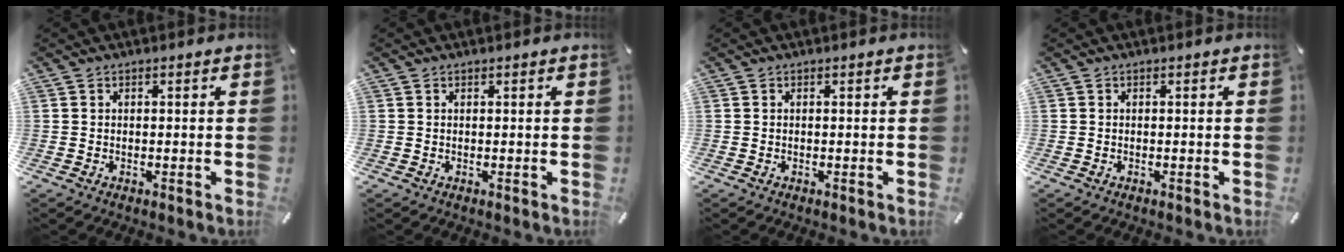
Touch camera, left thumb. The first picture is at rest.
{"total": 0.0}
{"total": 0.0}
{"total": 0.0}